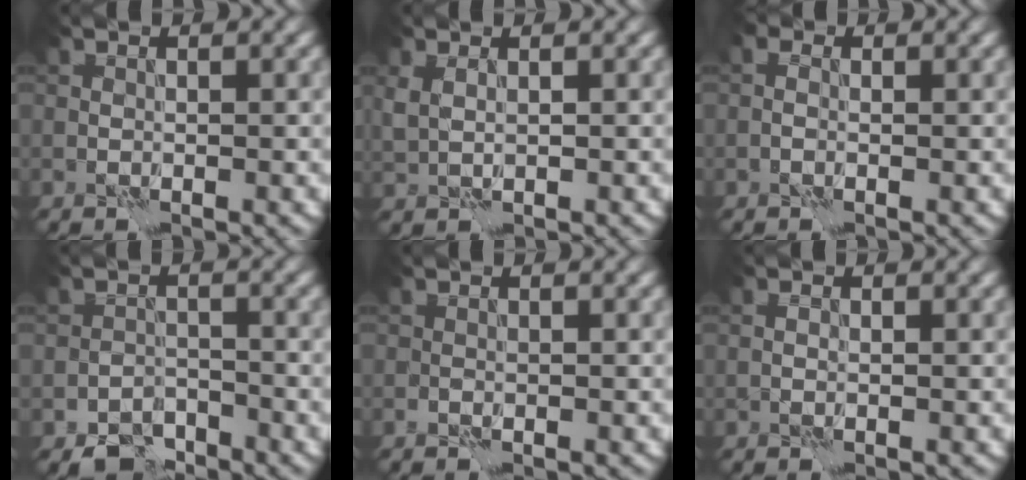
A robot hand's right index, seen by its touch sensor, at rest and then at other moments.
{"total": 1.5, "force": [0.7, 0.8, 1.1], "torque": [-0.031, 0.002, 0.016]}
{"total": 1.0, "force": [-0.2, 0.7, 0.7], "torque": [-0.015, 0.005, -0.008]}
{"total": 3.0, "force": [-2.4, 1.6, 0.8], "torque": [-0.011, 0.002, -0.050]}
{"total": 0.0}
{"total": 0.9, "force": [0.0, 0.6, 0.6], "torque": [-0.015, 0.001, -0.002]}